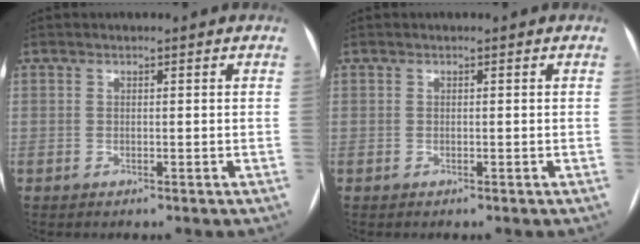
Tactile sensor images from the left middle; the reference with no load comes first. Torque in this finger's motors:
{"motor_torque": [1.04, -1.10, -0.21, -0.17]}